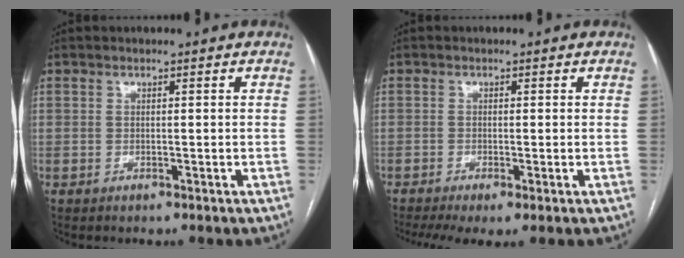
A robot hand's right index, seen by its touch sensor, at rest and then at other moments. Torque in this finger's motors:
{"motor_torque": [0.74, -0.85, 0.07, 0.04]}